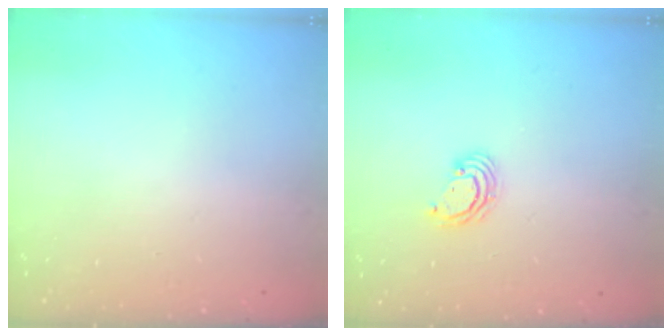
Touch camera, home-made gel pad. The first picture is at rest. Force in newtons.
{"total": 3.8, "press": 3.8, "slide": 0.3}